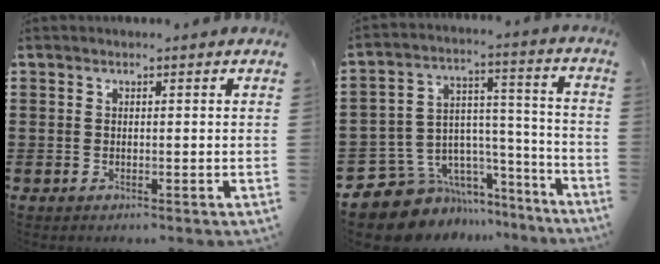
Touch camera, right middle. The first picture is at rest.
{"total": 10.0, "force": [-8.2, 5.3, 1.8], "torque": [-0.057, 0.008, -0.152]}